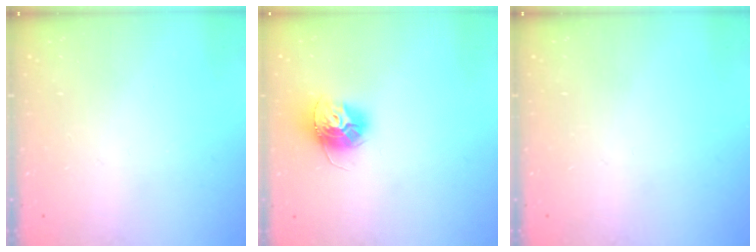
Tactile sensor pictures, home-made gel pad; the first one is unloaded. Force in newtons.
{"total": 11.3, "press": 11.3, "slide": 0.7}
{"total": 0.0}